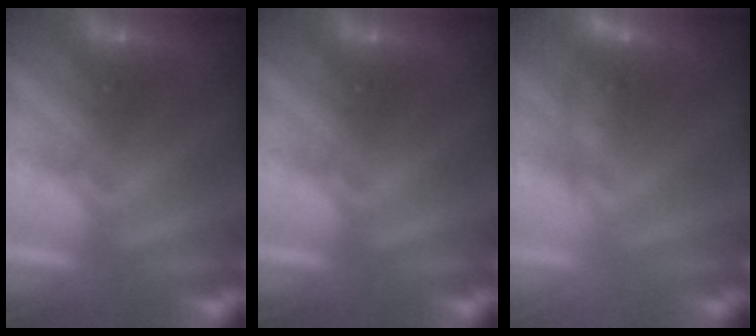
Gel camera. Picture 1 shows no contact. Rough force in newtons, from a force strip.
{"total": 0.0}
{"total": 4.5}